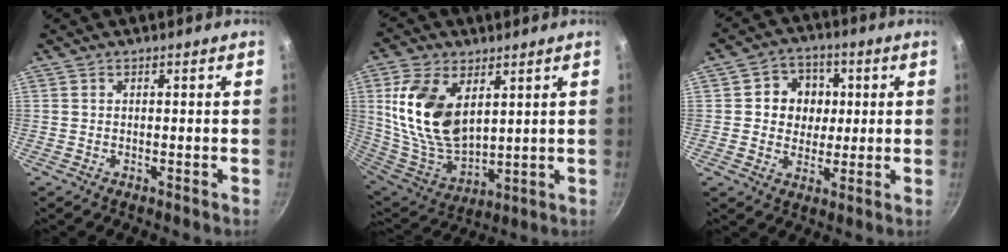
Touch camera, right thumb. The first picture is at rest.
{"total": 17.7, "force": [5.4, 10.5, 13.2], "torque": [-0.244, -0.036, 0.118]}
{"total": 8.9, "force": [1.4, 8.0, 3.7], "torque": [-0.014, 0.001, 0.013]}